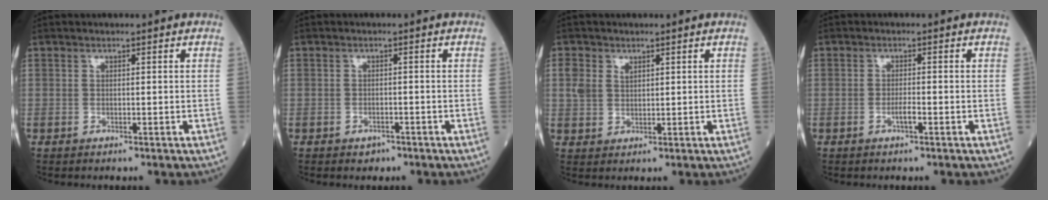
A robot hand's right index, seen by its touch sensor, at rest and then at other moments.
{"total": 1.6, "force": [-1.1, 1.0, 0.5], "torque": [-0.008, 0.002, -0.014]}
{"total": 3.6, "force": [1.4, 2.5, 2.2], "torque": [-0.058, 0.014, 0.034]}
{"total": 1.6, "force": [-0.7, 0.1, 1.4], "torque": [-0.026, 0.001, -0.014]}